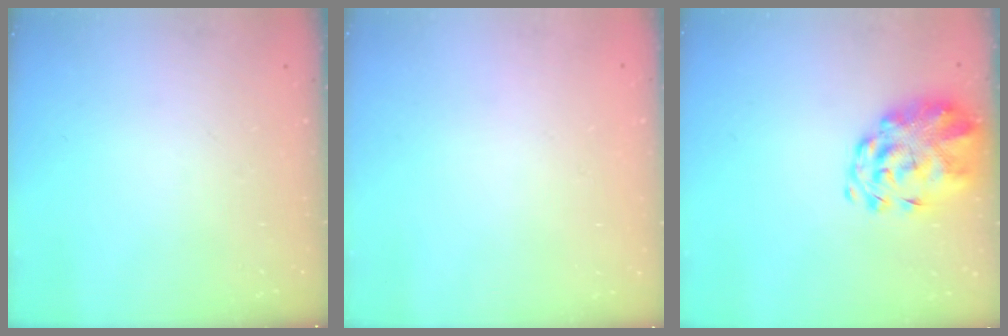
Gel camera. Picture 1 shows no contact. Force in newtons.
{"total": 1.6, "press": 1.6, "slide": 0.2}
{"total": 4.3, "press": 4.1, "slide": 1.3}